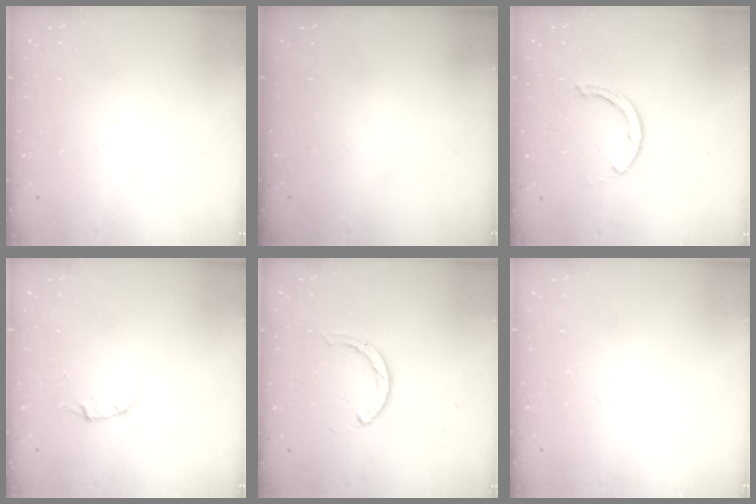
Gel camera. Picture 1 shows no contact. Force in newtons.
{"total": 0.0}
{"total": 2.4, "press": 2.4, "slide": 0.0}
{"total": 3.3, "press": 3.2, "slide": 0.3}
{"total": 2.3, "press": 2.3, "slide": 0.4}
{"total": 2.5, "press": 2.5, "slide": 0.2}